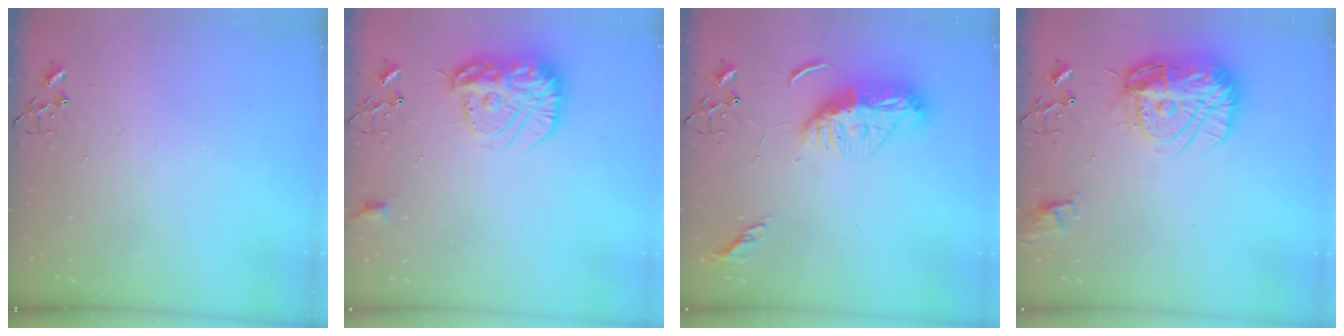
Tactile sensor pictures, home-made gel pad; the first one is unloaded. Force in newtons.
{"total": 18.4, "press": 18.3, "slide": 1.2}
{"total": 14.0, "press": 13.9, "slide": 1.4}
{"total": 18.5, "press": 18.4, "slide": 1.8}